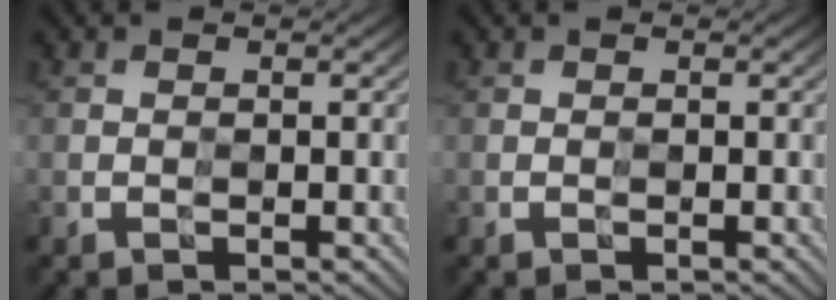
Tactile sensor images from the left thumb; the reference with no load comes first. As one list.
[{"total": 0.0}]